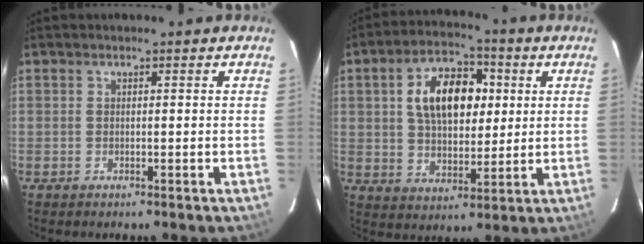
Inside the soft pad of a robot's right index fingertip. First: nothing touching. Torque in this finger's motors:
{"motor_torque": [0.51, 0.12, 0.36, 0.14]}